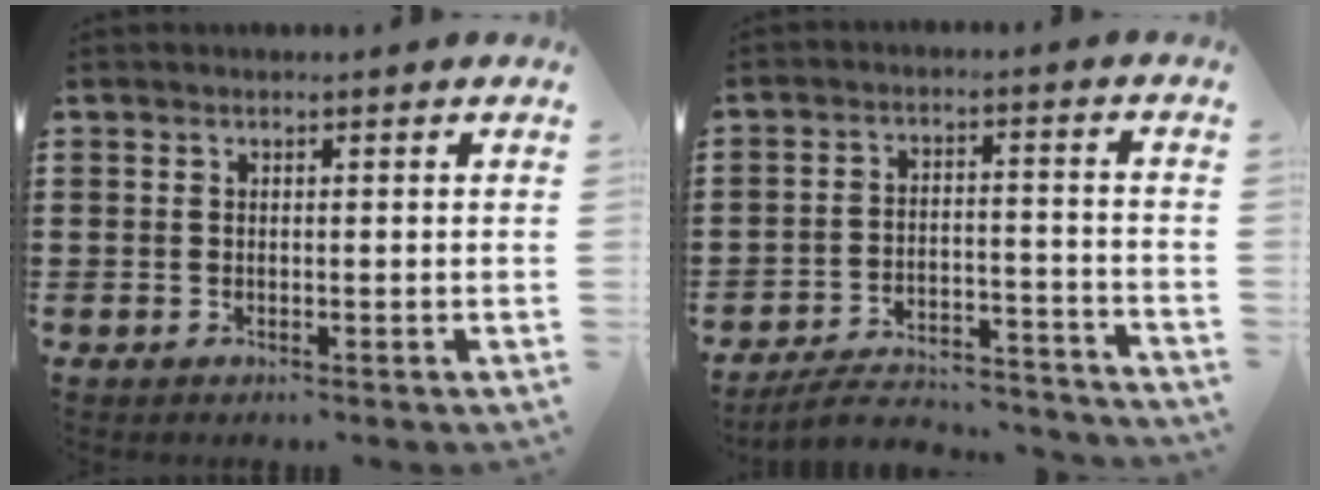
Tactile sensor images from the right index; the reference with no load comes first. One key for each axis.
{"total": 5.5, "fx": -5.1, "fy": 0.8, "fz": 1.8, "tx": -0.036, "ty": 0.000, "tz": -0.102}